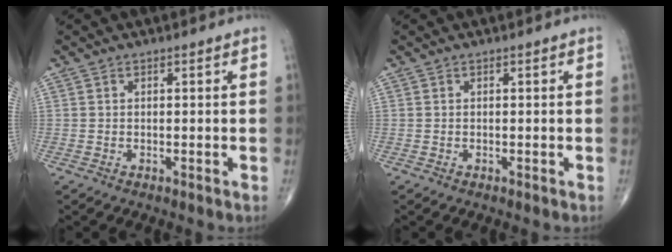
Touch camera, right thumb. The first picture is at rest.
{"total": 0.0}